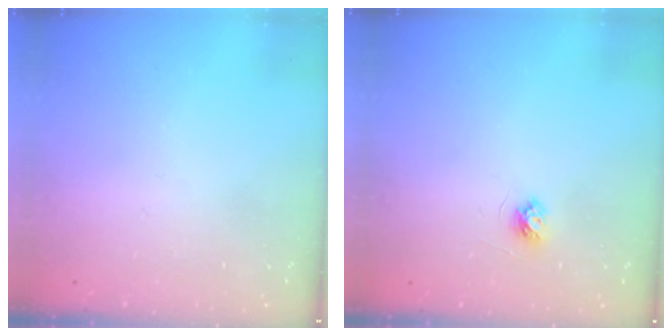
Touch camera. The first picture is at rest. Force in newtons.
{"total": 3.7, "press": 3.6, "slide": 0.4}